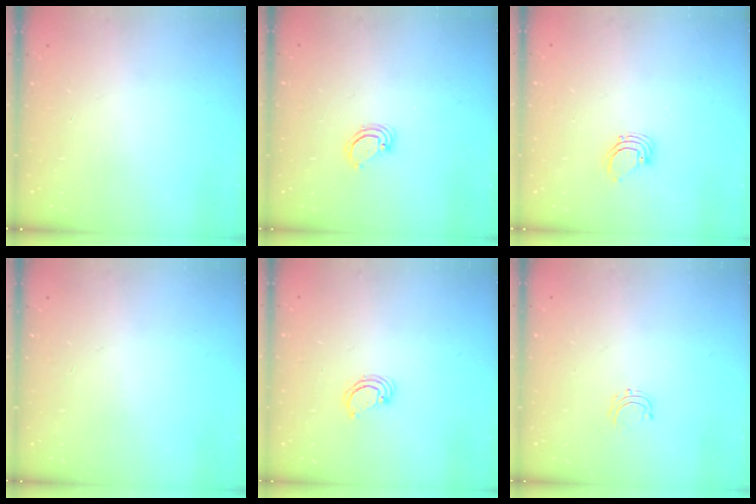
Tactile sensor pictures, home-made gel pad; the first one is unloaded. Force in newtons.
{"total": 3.6, "press": 3.6, "slide": 0.2}
{"total": 2.7, "press": 2.7, "slide": 0.1}
{"total": 0.0}
{"total": 2.7, "press": 2.7, "slide": 0.2}
{"total": 3.7, "press": 3.7, "slide": 0.3}